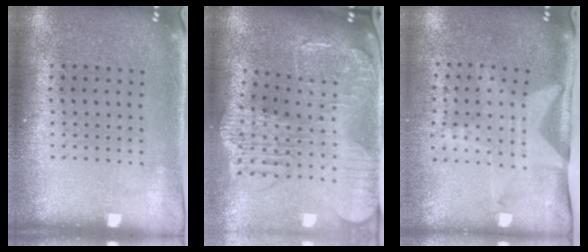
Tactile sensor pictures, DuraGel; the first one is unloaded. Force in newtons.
{"total": 2.8, "press": 2.4, "slide": 1.4}
{"total": 2.0, "press": 1.5, "slide": 1.4}